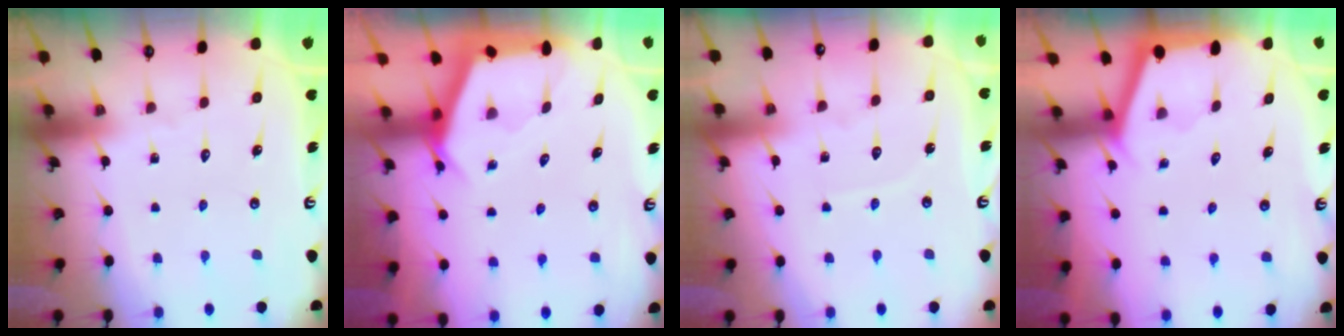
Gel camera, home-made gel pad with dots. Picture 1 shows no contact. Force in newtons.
{"total": 2.7, "press": 2.7, "slide": 0.3}
{"total": 2.9, "press": 2.9, "slide": 0.4}
{"total": 2.0, "press": 2.0, "slide": 0.3}